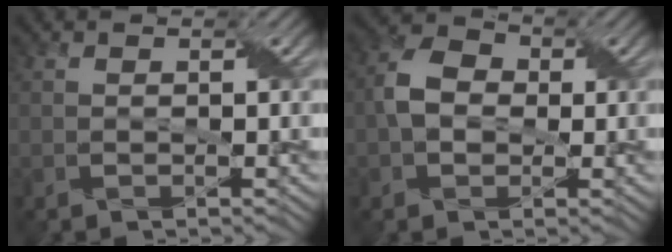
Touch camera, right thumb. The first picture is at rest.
{"total": 4.8, "force": [-0.1, 3.8, 2.9], "torque": [-0.064, 0.010, -0.011]}